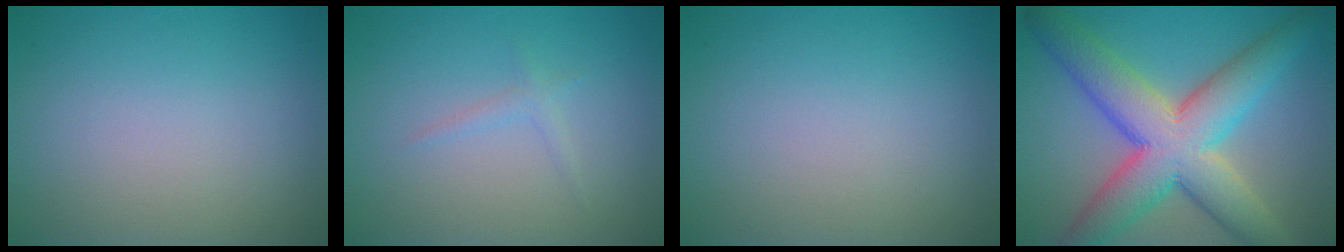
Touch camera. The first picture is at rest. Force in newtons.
{"total": 0.9, "press": 0.9, "slide": 0.1}
{"total": 0.0}
{"total": 10.5, "press": 10.5, "slide": 0.4}